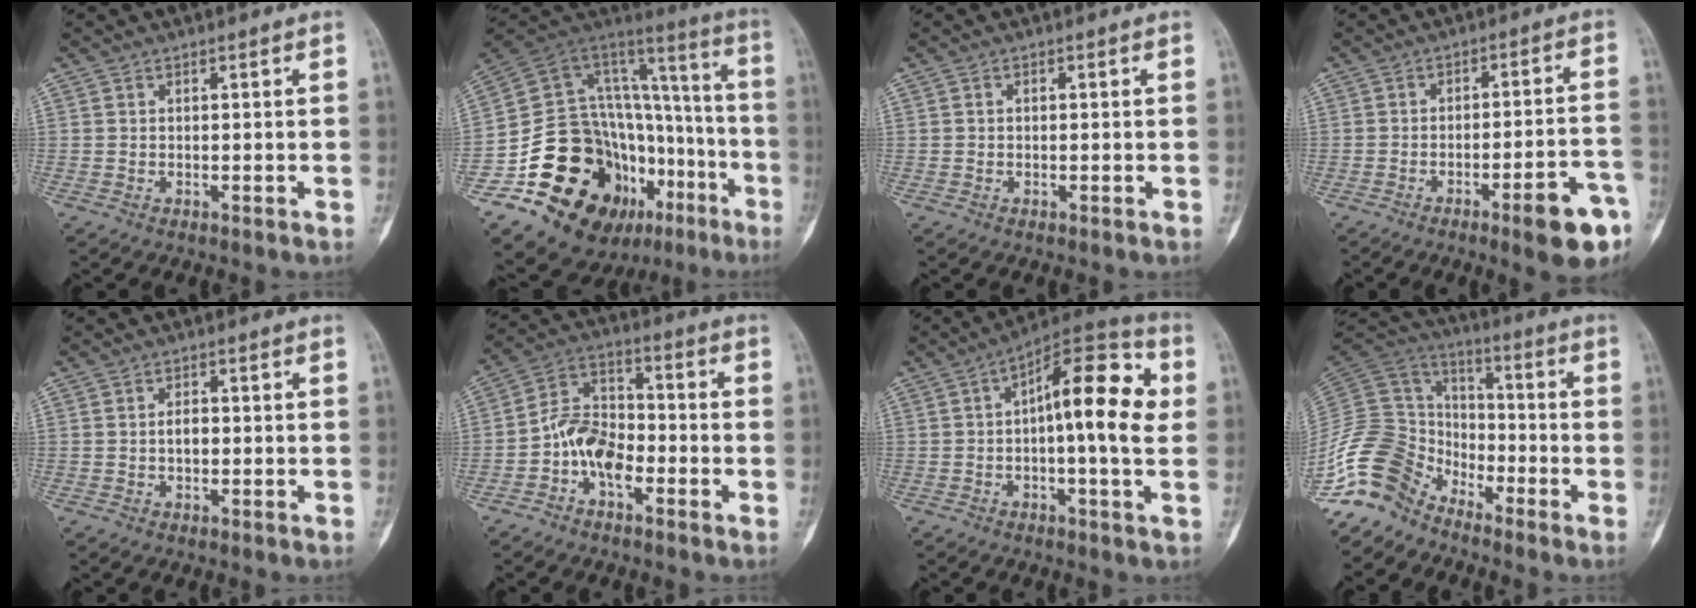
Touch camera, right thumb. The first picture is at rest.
{"total": 30.4, "force": [-13.2, 18.1, 20.5], "torque": [-0.276, 0.114, -0.202]}
{"total": 0.5, "force": [0.0, 0.4, 0.4], "torque": [-0.007, 0.001, -0.001]}
{"total": 11.3, "force": [-6.1, 2.3, 9.3], "torque": [-0.112, 0.034, -0.077]}
{"total": 2.0, "force": [-0.2, 1.2, 1.6], "torque": [-0.019, 0.004, -0.007]}
{"total": 9.4, "force": [-3.5, 5.8, 6.5], "torque": [-0.105, 0.039, -0.078]}
{"total": 20.2, "force": [3.1, 7.3, 18.5], "torque": [-0.245, 0.023, 0.033]}
{"total": 15.4, "force": [-11.1, 9.2, 5.3], "torque": [-0.100, 0.088, -0.224]}